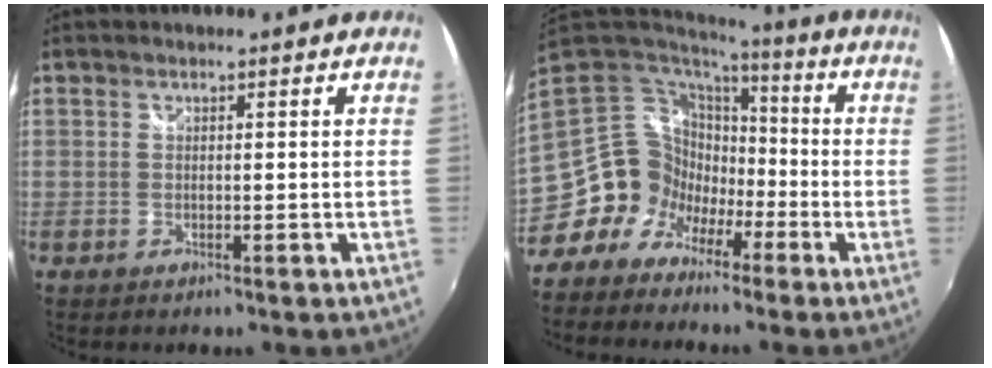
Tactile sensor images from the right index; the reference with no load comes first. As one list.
[{"total": 12.9, "force": [-6.6, 10.5, 3.5], "torque": [-0.080, 0.025, -0.121]}]